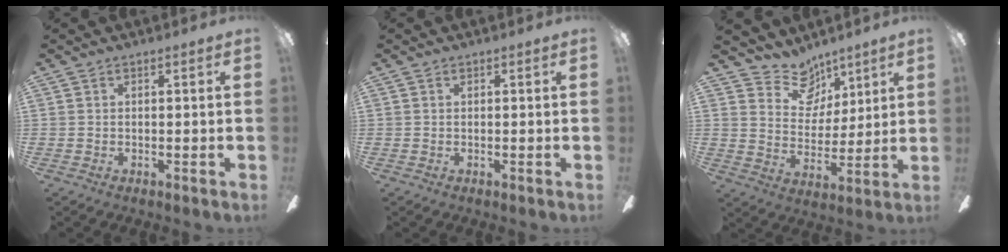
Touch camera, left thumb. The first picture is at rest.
{"total": 0.0}
{"total": 11.3, "force": [8.4, 7.0, 2.7], "torque": [-0.046, -0.059, 0.161]}